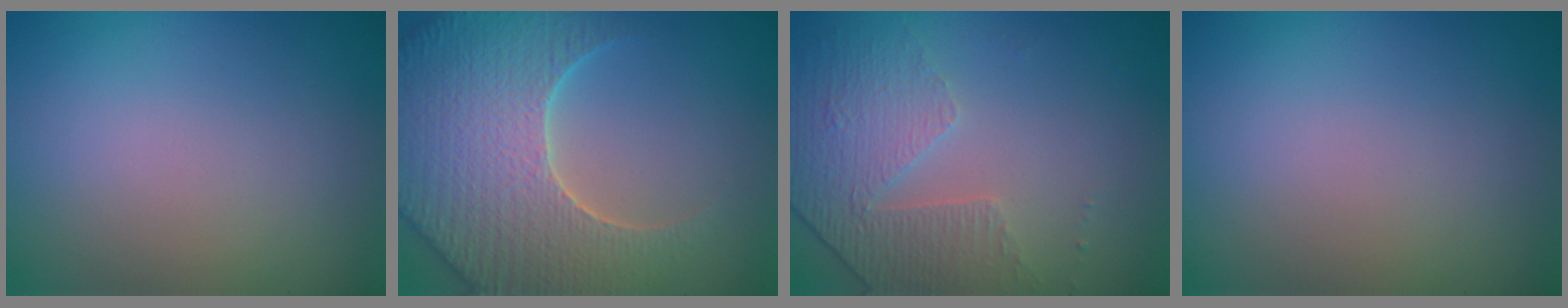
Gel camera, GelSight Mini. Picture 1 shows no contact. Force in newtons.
{"total": 7.5, "press": 7.2, "slide": 2.1}
{"total": 4.6, "press": 3.0, "slide": 3.5}
{"total": 0.0}